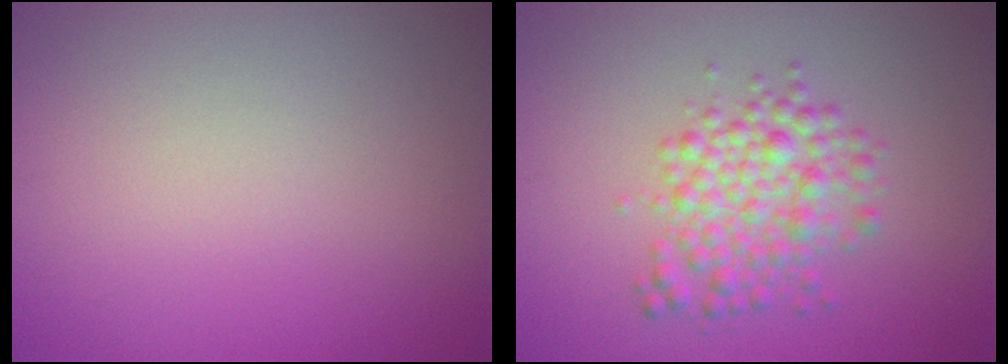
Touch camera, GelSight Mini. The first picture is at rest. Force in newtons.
{"total": 4.0, "press": 4.0, "slide": 0.0}